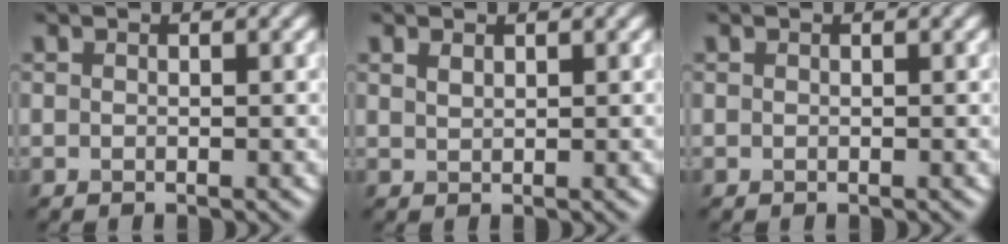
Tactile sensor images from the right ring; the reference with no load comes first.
{"total": 0.8, "force": [0.7, 0.3, 0.4], "torque": [-0.012, 0.000, 0.016]}
{"total": 0.0}